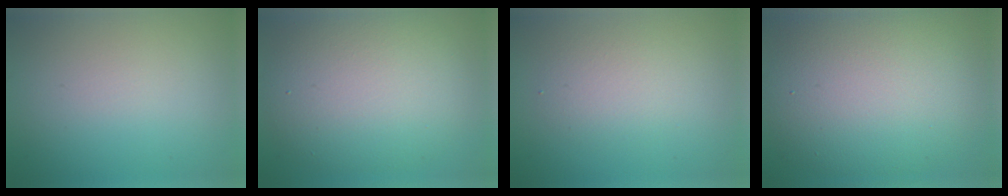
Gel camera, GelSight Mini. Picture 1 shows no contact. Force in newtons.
{"total": 8.6, "press": 8.6, "slide": 0.2}
{"total": 2.4, "press": 2.4, "slide": 0.2}
{"total": 10.4, "press": 10.4, "slide": 0.5}